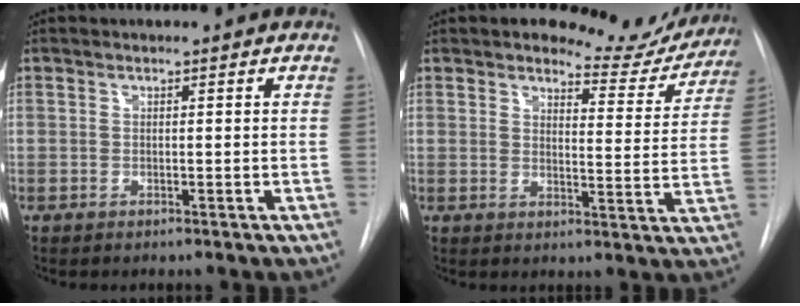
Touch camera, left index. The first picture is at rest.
{"total": 9.6, "force": [9.1, 3.0, 1.1], "torque": [0.004, -0.031, 0.097]}